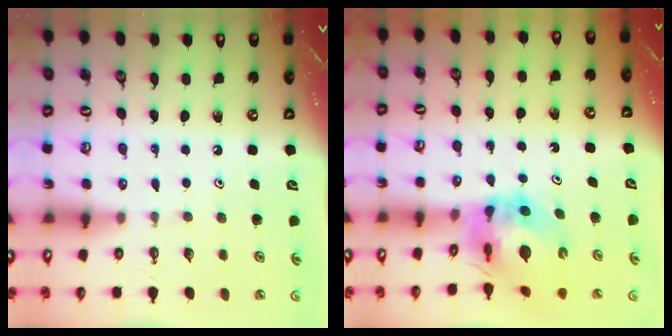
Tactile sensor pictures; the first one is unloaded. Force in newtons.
{"total": 10.1, "press": 10.1, "slide": 1.2}